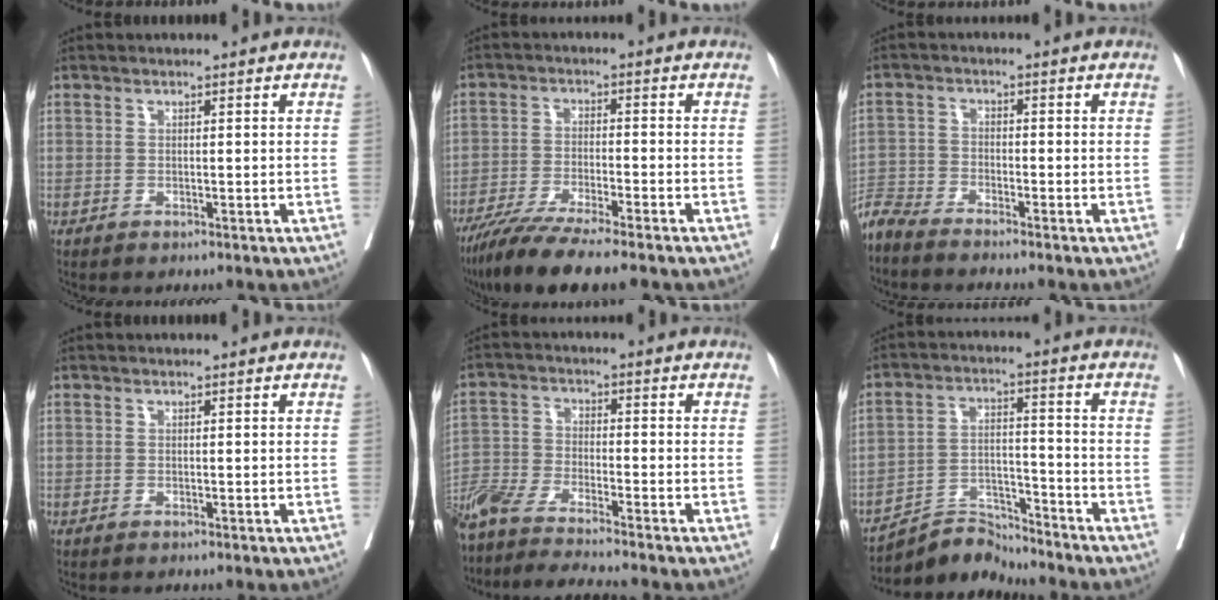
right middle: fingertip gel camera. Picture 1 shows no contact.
{"total": 10.6, "force": [-8.6, 0.0, 6.1], "torque": [-0.094, -0.030, -0.143]}
{"total": 5.1, "force": [-5.0, 0.0, 0.9], "torque": [-0.010, -0.017, -0.098]}
{"total": 0.0}
{"total": 11.6, "force": [-10.5, -0.8, 4.8], "torque": [-0.088, -0.019, -0.187]}
{"total": 7.1, "force": [-7.0, 0.3, -1.1], "torque": [0.018, 0.016, -0.124]}